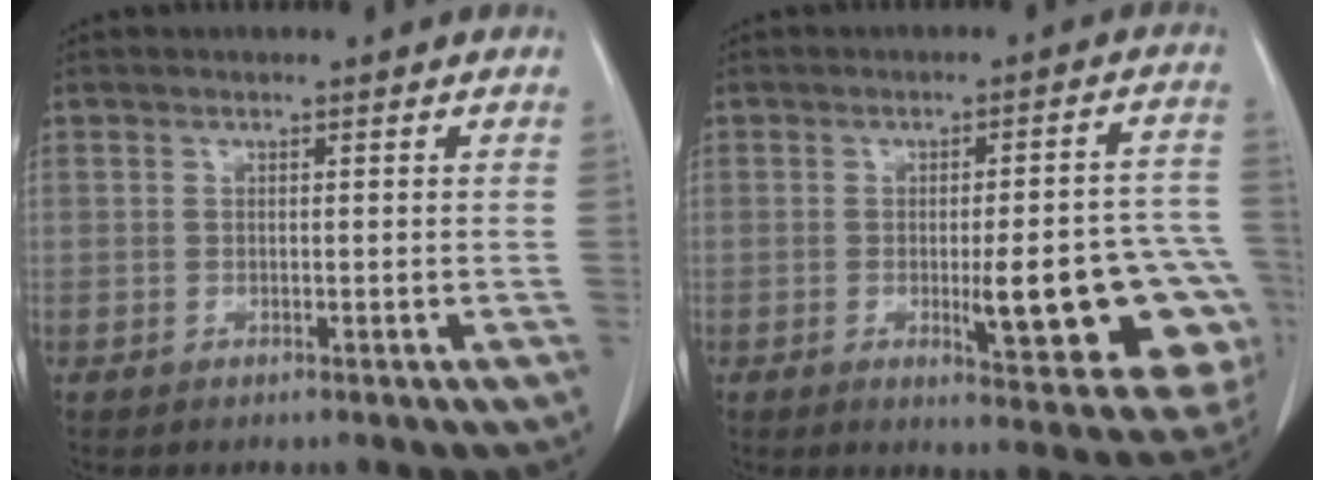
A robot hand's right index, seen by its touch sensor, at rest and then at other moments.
{"total": 17.0, "force": [-4.1, 3.7, 16.0], "torque": [-0.107, 0.024, -0.034]}